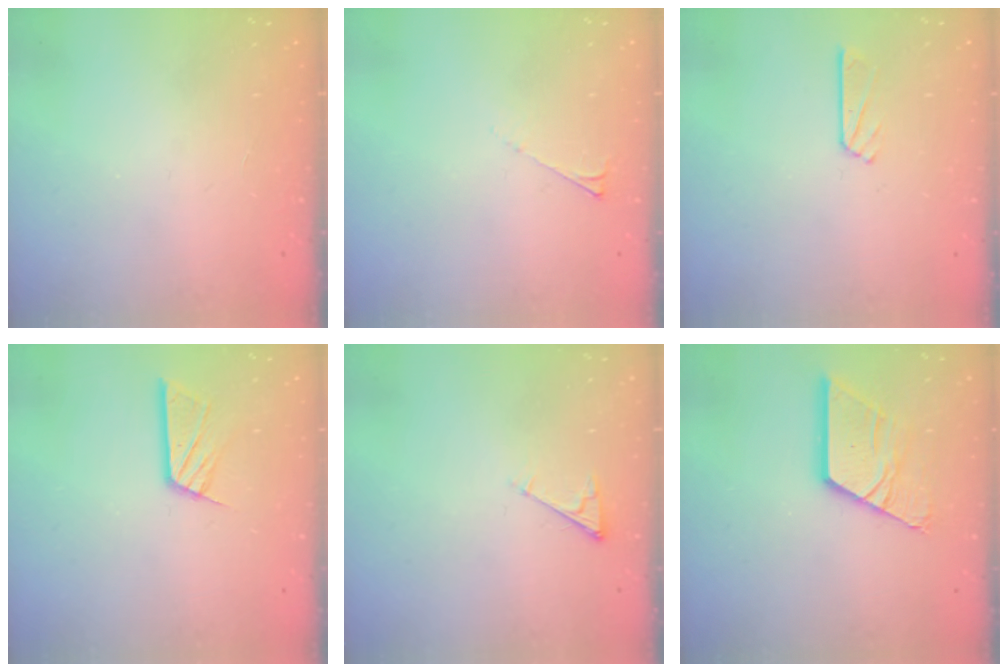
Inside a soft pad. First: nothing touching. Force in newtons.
{"total": 3.4, "press": 3.4, "slide": 0.5}
{"total": 3.7, "press": 3.7, "slide": 0.3}
{"total": 10.3, "press": 10.3, "slide": 0.9}
{"total": 2.8, "press": 2.7, "slide": 0.4}
{"total": 13.5, "press": 13.4, "slide": 1.5}